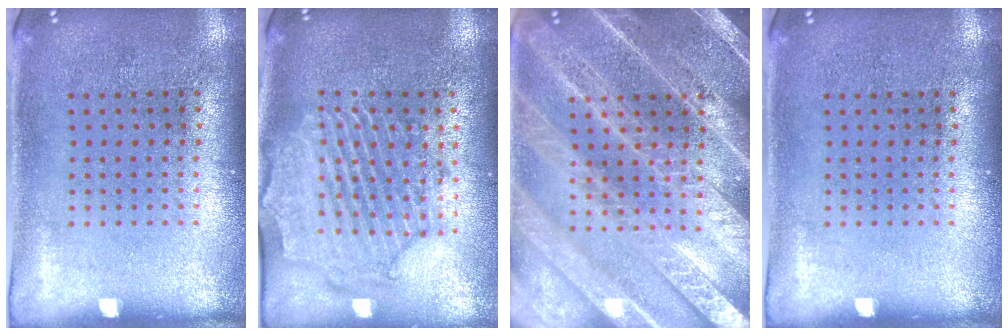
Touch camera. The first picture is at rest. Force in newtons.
{"total": 2.3, "press": 2.2, "slide": 0.8}
{"total": 5.9, "press": 5.8, "slide": 0.7}
{"total": 0.0}